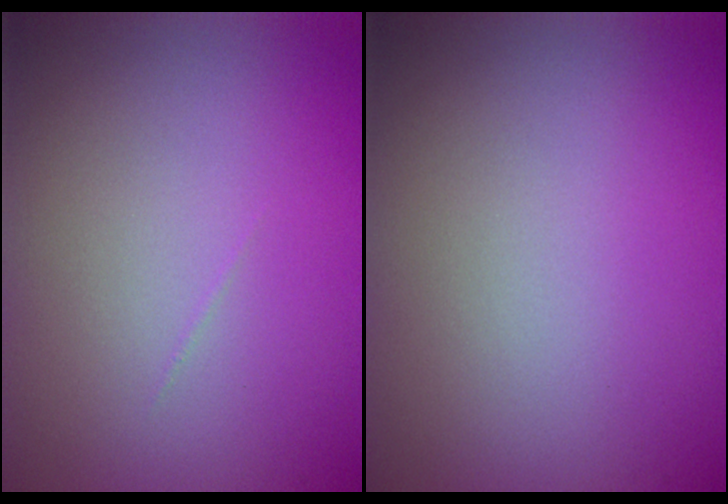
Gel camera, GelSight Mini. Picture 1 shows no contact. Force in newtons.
{"total": 0.0}